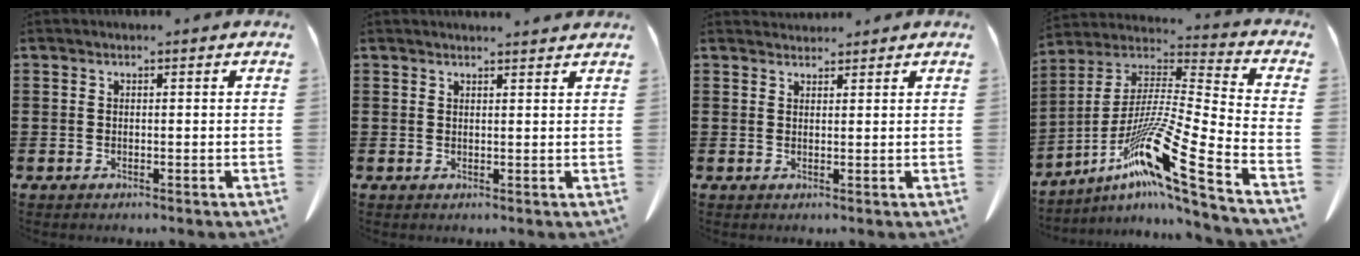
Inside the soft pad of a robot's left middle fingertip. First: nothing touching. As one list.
[{"total": 1.5, "force": [1.4, -0.1, 0.3], "torque": [-0.009, 0.000, 0.028]}, {"total": 1.7, "force": [1.7, 0.3, -0.3], "torque": [0.003, 0.003, 0.032]}, {"total": 14.7, "force": [-8.9, 0.1, 11.6], "torque": [-0.236, -0.012, -0.171]}]